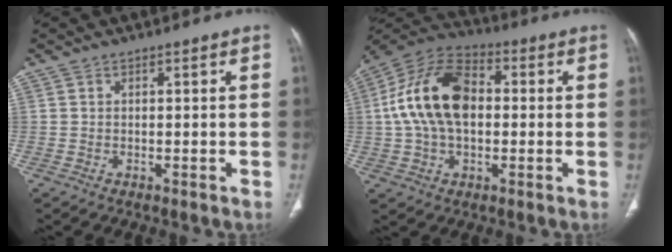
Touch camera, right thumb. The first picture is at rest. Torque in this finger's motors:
{"motor_torque": [0.75, 2.32, 1.03, -0.58, 0.22]}